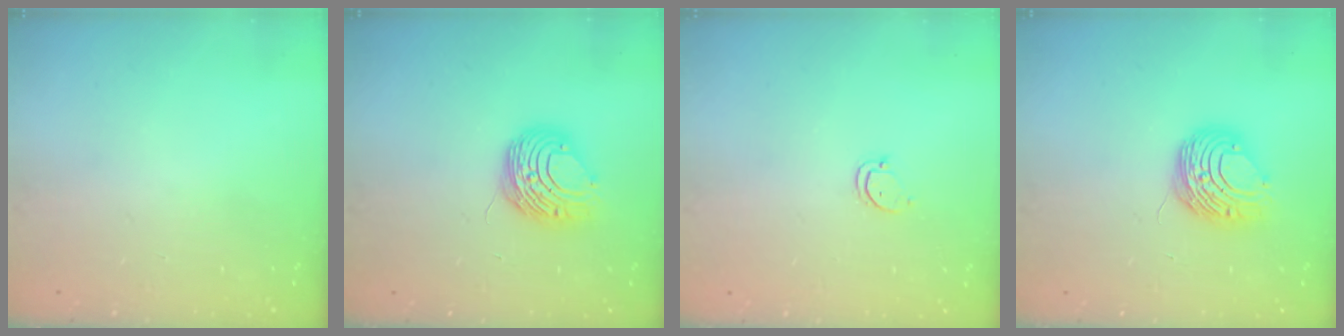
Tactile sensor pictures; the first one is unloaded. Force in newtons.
{"total": 8.8, "press": 8.7, "slide": 0.5}
{"total": 2.5, "press": 2.5, "slide": 0.3}
{"total": 8.8, "press": 8.7, "slide": 0.5}